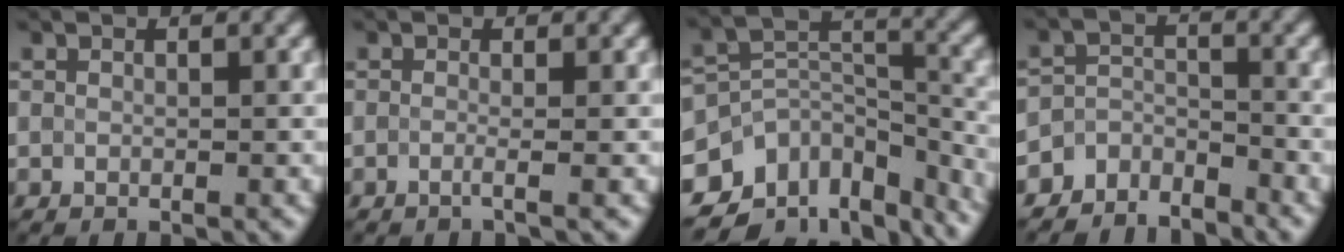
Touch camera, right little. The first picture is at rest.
{"total": 1.3, "force": [-0.3, 0.5, 1.2], "torque": [-0.014, -0.009, -0.014]}
{"total": 12.7, "force": [-9.1, 8.0, 4.0], "torque": [-0.080, 0.005, -0.102]}
{"total": 4.0, "force": [-3.6, 1.7, 0.4], "torque": [0.004, 0.000, -0.072]}